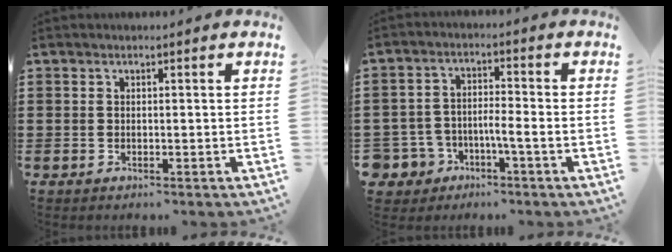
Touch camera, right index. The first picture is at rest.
{"total": 4.2, "force": [-3.1, 2.3, 1.7], "torque": [-0.057, -0.002, -0.069]}